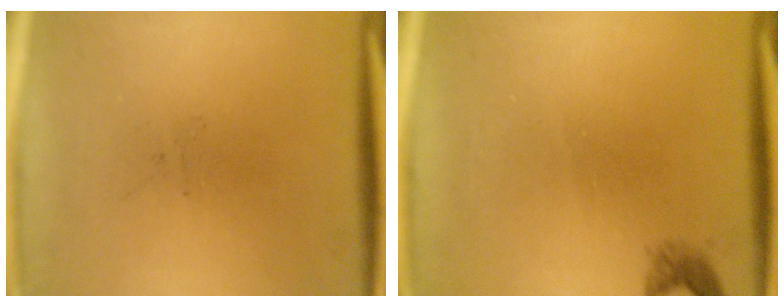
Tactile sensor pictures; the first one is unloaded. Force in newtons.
{"total": 1.2}